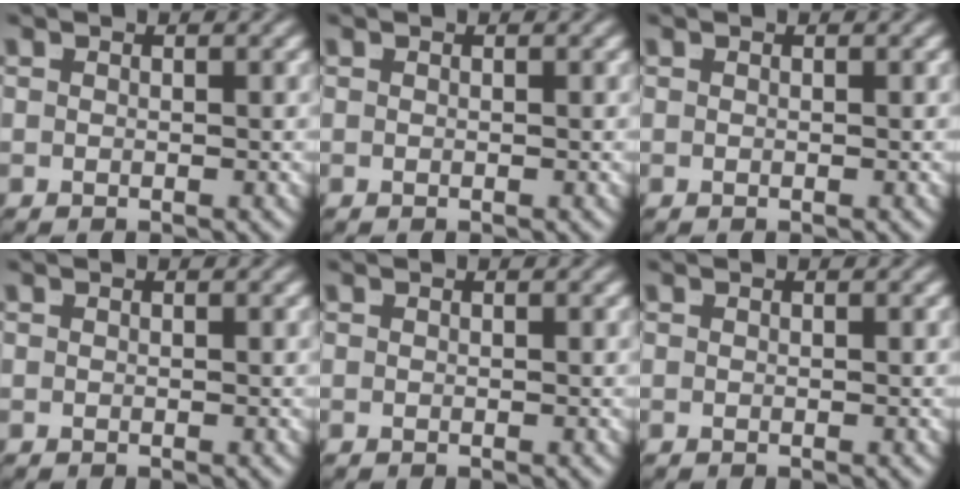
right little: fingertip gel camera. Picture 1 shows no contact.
{"total": 0.0}
{"total": 0.0}
{"total": 0.0}
{"total": 0.0}
{"total": 0.0}